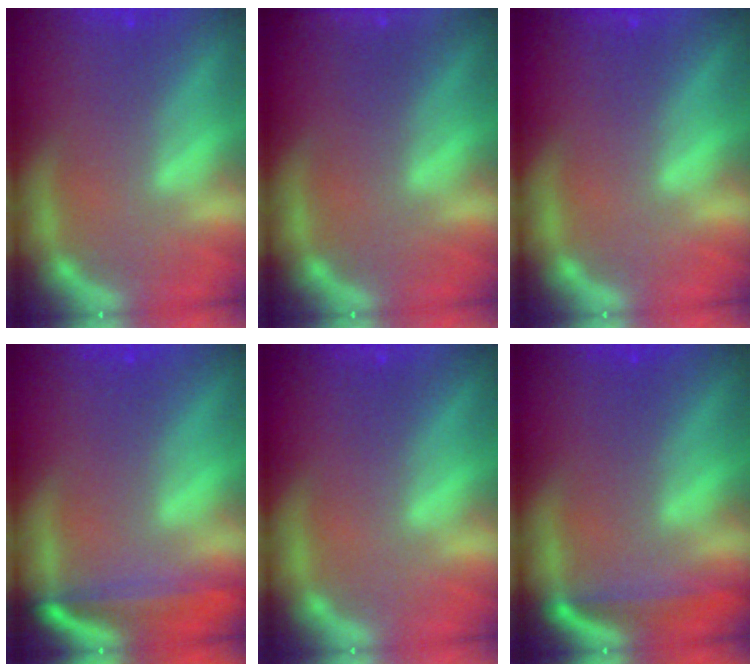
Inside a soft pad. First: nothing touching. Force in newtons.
{"total": 3.0}
{"total": 0.9}
{"total": 5.5}
{"total": 0.9}
{"total": 3.4}